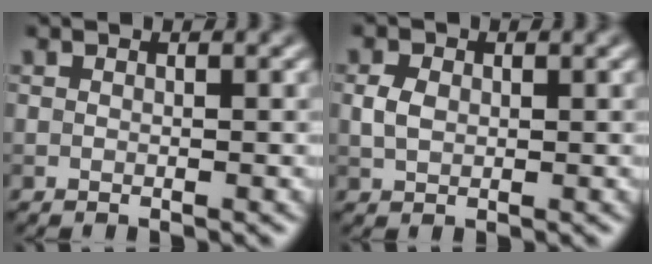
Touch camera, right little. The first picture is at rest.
{"total": 1.8, "force": [0.2, 1.4, 1.2], "torque": [-0.027, 0.003, 0.003]}